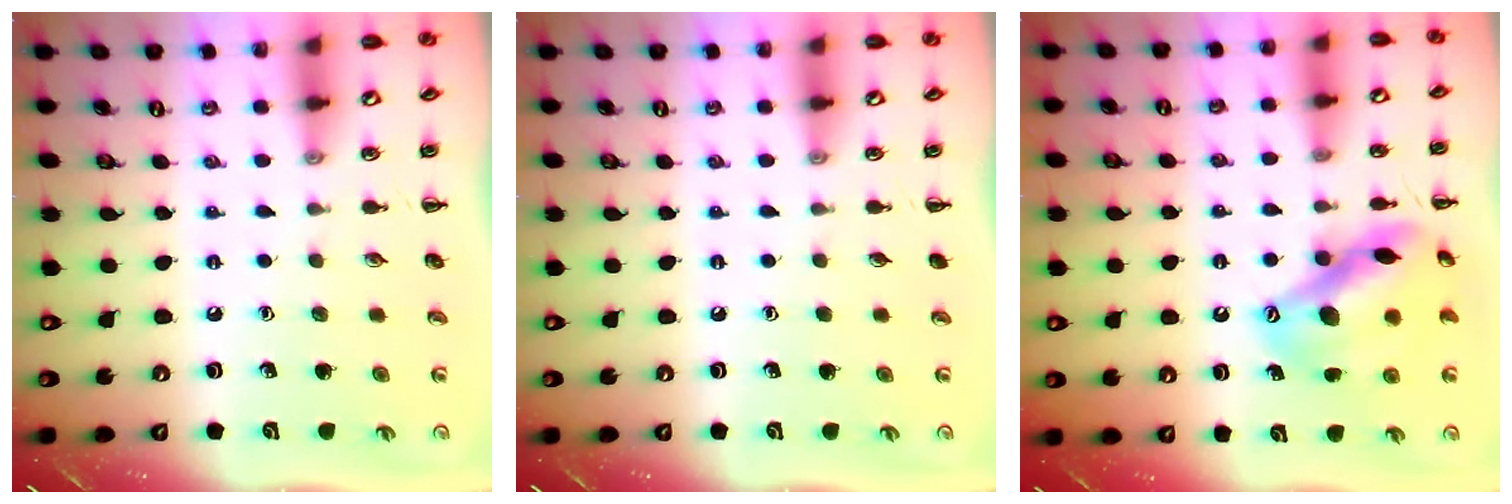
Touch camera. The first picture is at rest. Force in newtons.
{"total": 0.0}
{"total": 15.5, "press": 15.0, "slide": 3.9}